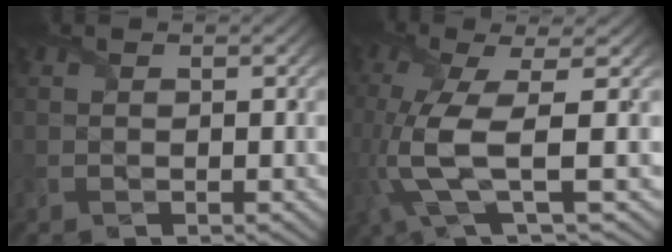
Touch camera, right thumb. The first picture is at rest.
{"total": 8.4, "force": [-0.8, 2.3, 8.1], "torque": [-0.186, -0.001, -0.023]}